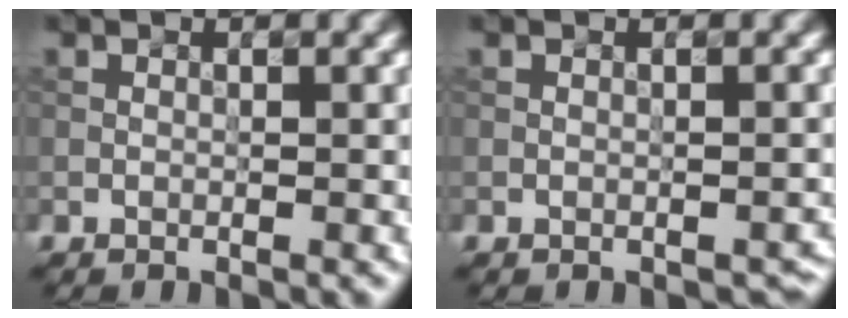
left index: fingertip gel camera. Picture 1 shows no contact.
{"total": 0.8, "force": [-0.6, 0.3, 0.4], "torque": [0.001, 0.003, -0.003]}